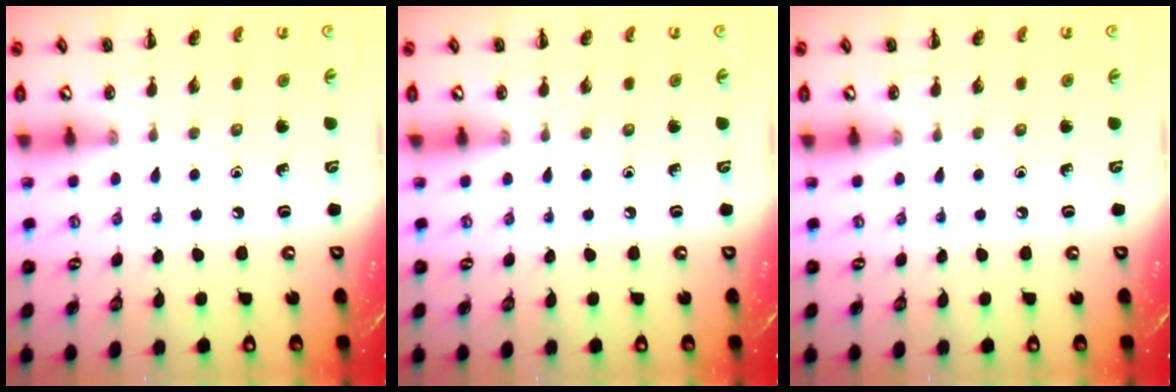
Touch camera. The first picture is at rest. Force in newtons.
{"total": 0.0}
{"total": 0.0}